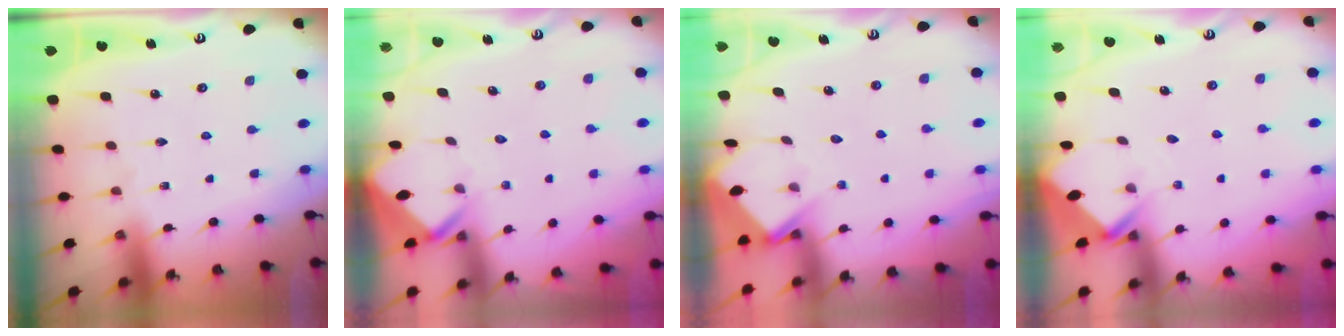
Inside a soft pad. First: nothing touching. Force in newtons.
{"total": 3.0, "press": 3.0, "slide": 0.3}
{"total": 3.9, "press": 3.8, "slide": 0.3}
{"total": 2.7, "press": 2.7, "slide": 0.2}